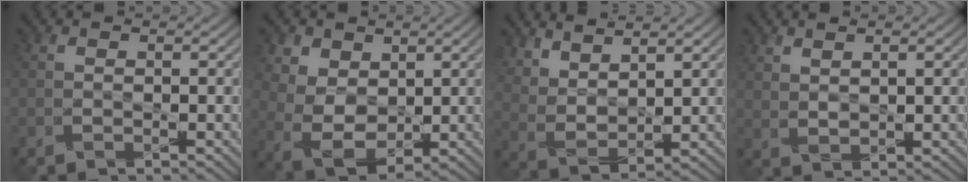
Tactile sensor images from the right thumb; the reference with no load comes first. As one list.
[{"total": 6.0, "force": [2.9, 3.9, 3.4], "torque": [-0.101, 0.000, 0.056]}, {"total": 6.7, "force": [5.3, 1.9, 3.6], "torque": [-0.085, -0.011, 0.109]}, {"total": 1.8, "force": [1.6, 0.2, 0.8], "torque": [-0.023, -0.005, 0.037]}]